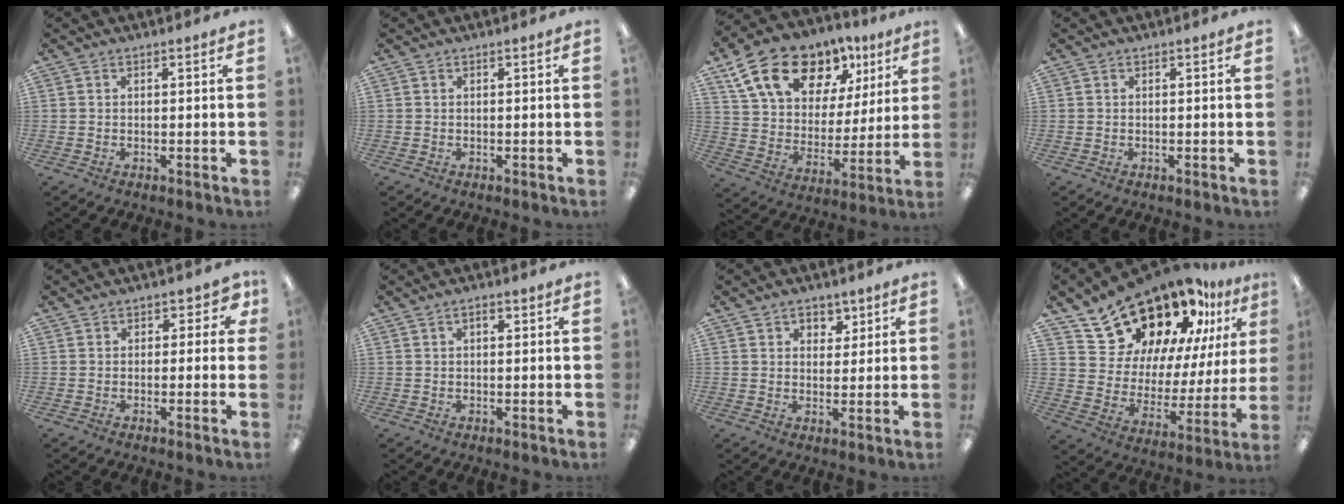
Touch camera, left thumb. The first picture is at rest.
{"total": 0.0}
{"total": 19.4, "force": [11.7, 12.0, 9.7], "torque": [-0.176, -0.050, 0.215]}
{"total": 0.0}
{"total": 3.1, "force": [0.8, 2.4, 1.8], "torque": [-0.020, 0.005, 0.010]}
{"total": 1.7, "force": [0.7, 1.0, 1.3], "torque": [-0.018, 0.003, 0.008]}
{"total": 4.3, "force": [2.5, 3.2, 1.2], "torque": [-0.002, -0.007, 0.038]}
{"total": 21.5, "force": [17.8, 9.9, 7.0], "torque": [-0.132, -0.127, 0.325]}